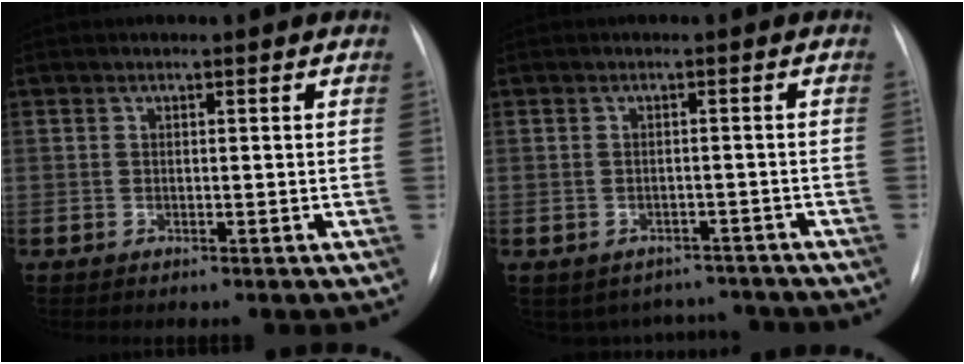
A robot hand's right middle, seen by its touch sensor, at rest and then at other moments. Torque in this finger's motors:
{"motor_torque": [0.21, -0.26, -0.02, -0.02]}